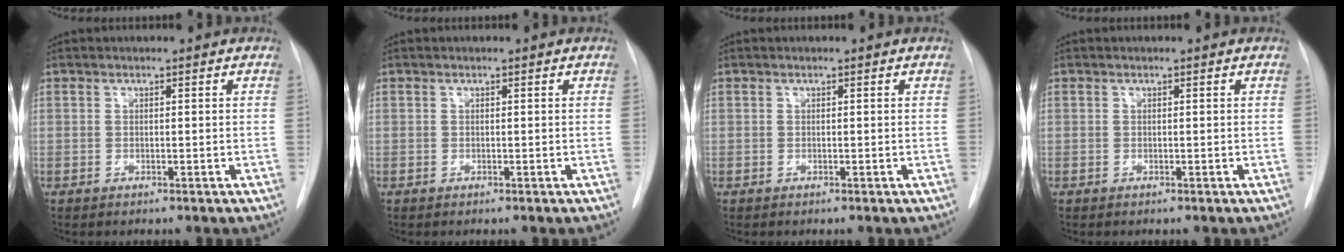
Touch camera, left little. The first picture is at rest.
{"total": 0.0}
{"total": 0.0}
{"total": 0.0}